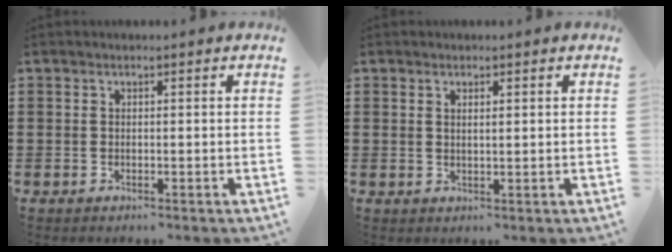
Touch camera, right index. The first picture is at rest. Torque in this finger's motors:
{"motor_torque": [-0.16, 0.28, -0.02, -0.01]}